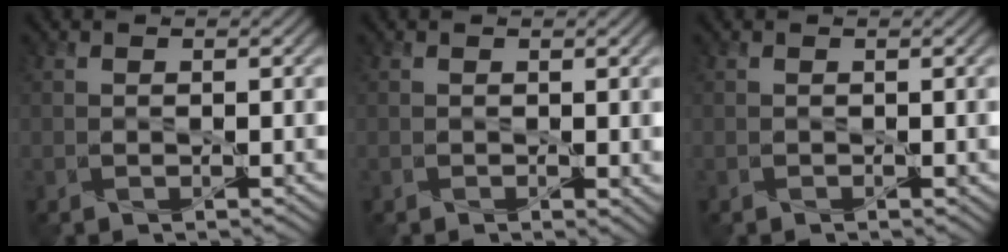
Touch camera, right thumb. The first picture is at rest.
{"total": 1.1, "force": [0.5, 0.7, 0.7], "torque": [-0.009, 0.000, 0.007]}
{"total": 0.0}